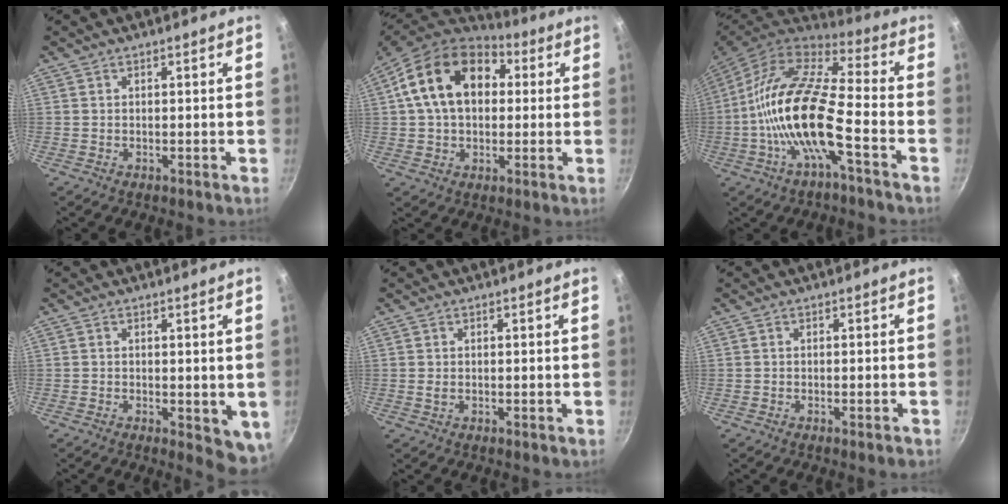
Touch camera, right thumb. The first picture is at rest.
{"total": 18.2, "force": [4.1, 12.8, 12.3], "torque": [-0.186, 0.024, 0.053]}
{"total": 18.0, "force": [-5.0, 5.5, 16.4], "torque": [-0.307, 0.042, -0.114]}
{"total": 5.6, "force": [-0.6, 2.7, 4.9], "torque": [-0.053, -0.009, -0.006]}
{"total": 0.5, "force": [0.1, 0.2, 0.5], "torque": [-0.010, -0.001, 0.000]}
{"total": 1.2, "force": [-0.7, 0.1, 1.0], "torque": [-0.026, 0.005, -0.013]}